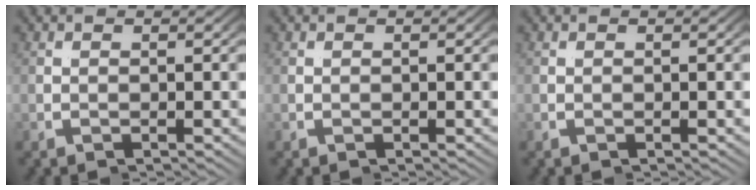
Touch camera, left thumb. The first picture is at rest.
{"total": 0.0}
{"total": 0.0}